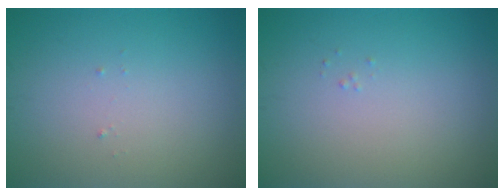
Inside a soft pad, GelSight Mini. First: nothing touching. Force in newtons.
{"total": 0.0}